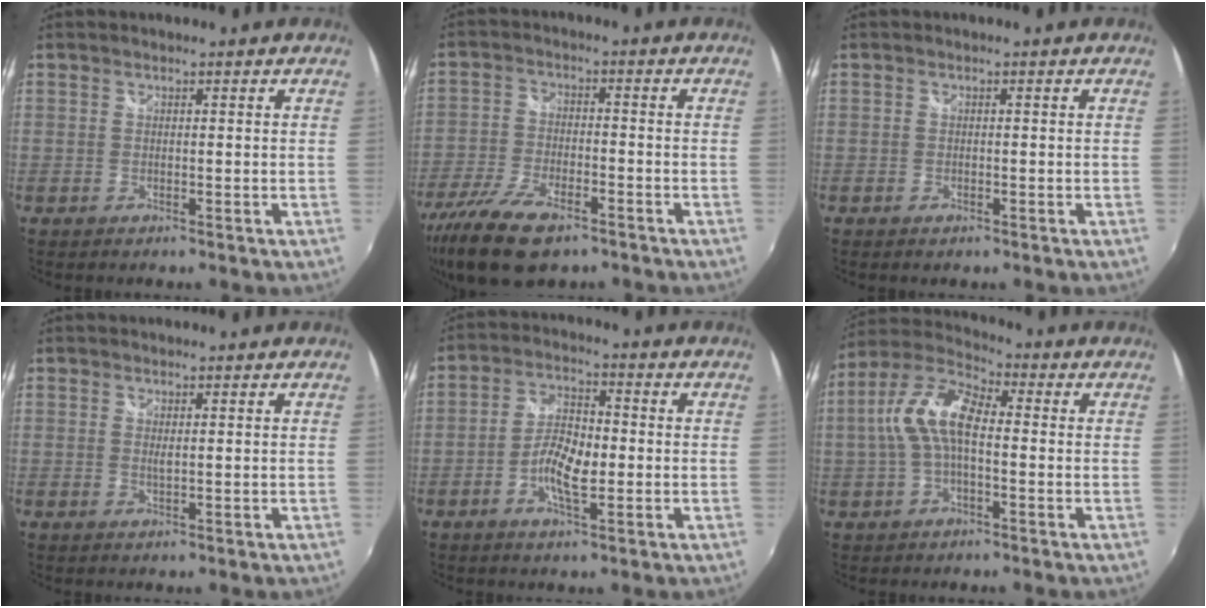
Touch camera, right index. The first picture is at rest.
{"total": 13.9, "force": [-9.5, 5.6, 8.5], "torque": [-0.203, -0.037, -0.179]}
{"total": 0.7, "force": [-0.4, 0.5, 0.3], "torque": [-0.005, -0.002, -0.008]}
{"total": 0.6, "force": [0.3, 0.1, 0.6], "torque": [-0.011, 0.000, 0.004]}
{"total": 7.0, "force": [-1.9, 2.9, 6.1], "torque": [-0.124, 0.010, -0.037]}
{"total": 10.4, "force": [-0.4, 4.7, 9.2], "torque": [-0.198, 0.023, -0.010]}